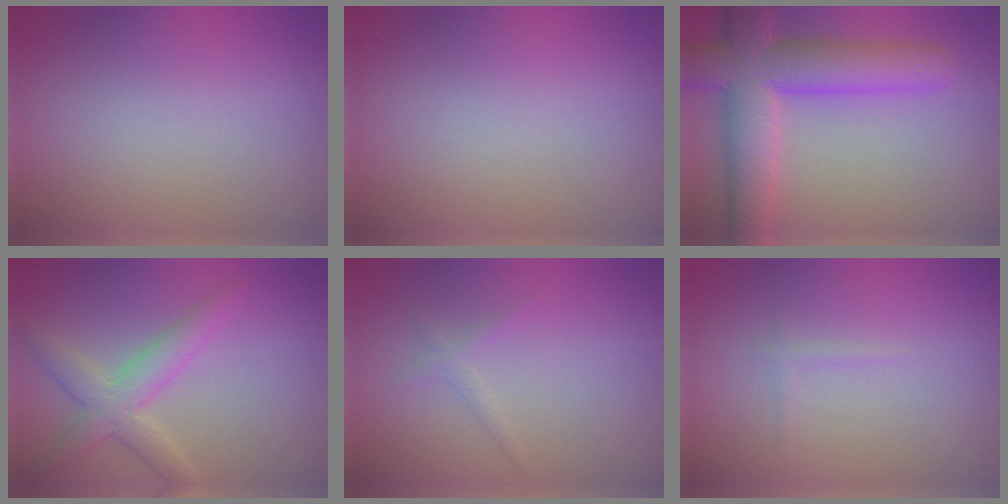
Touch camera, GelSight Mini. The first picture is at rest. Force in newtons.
{"total": 0.0}
{"total": 9.5, "press": 9.4, "slide": 0.4}
{"total": 3.8, "press": 3.8, "slide": 0.1}
{"total": 1.0, "press": 1.0, "slide": 0.1}
{"total": 0.6, "press": 0.6, "slide": 0.0}